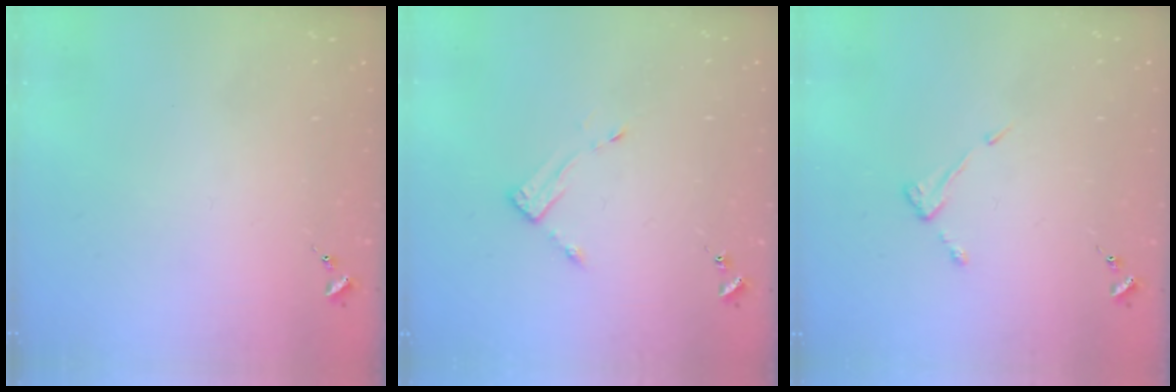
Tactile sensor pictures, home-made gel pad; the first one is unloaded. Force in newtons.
{"total": 3.3, "press": 3.3, "slide": 0.3}
{"total": 4.3, "press": 4.3, "slide": 0.5}